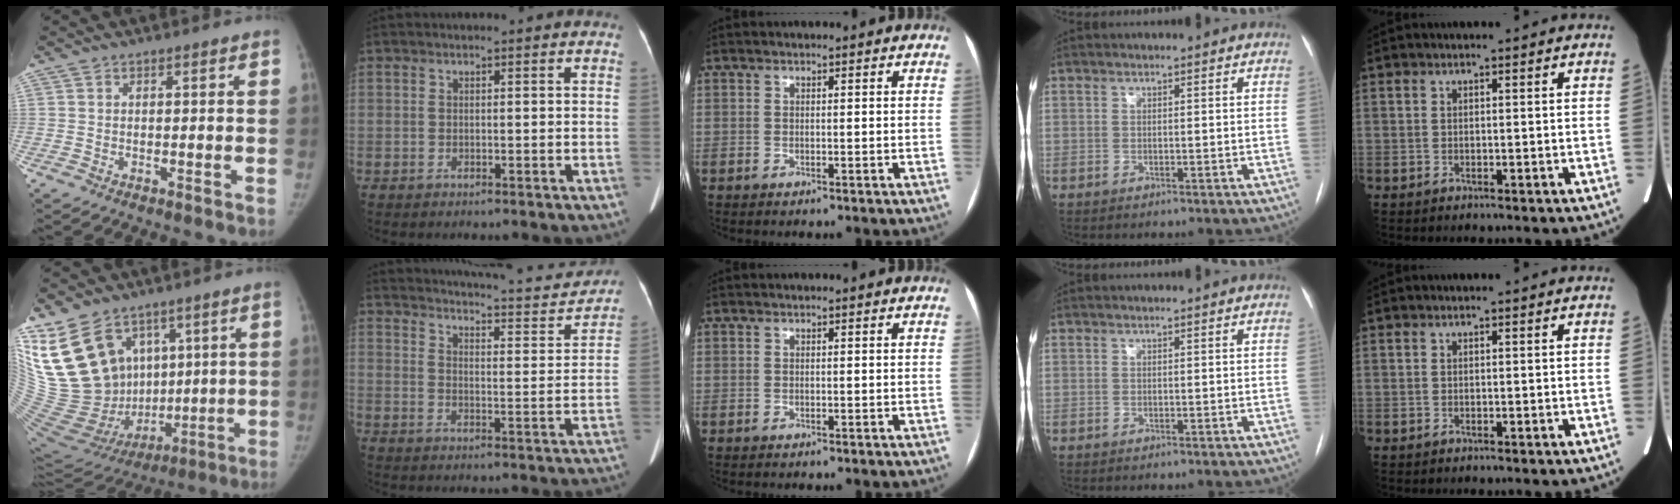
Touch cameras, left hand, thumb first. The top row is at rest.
{"thumb": {"total": 26.1, "force": [10.0, 18.3, 15.8], "torque": [-0.301, -0.006, 0.221]}, "index": {"total": 20.9, "force": [18.2, 4.9, 9.0], "torque": [-0.129, -0.011, 0.226]}}